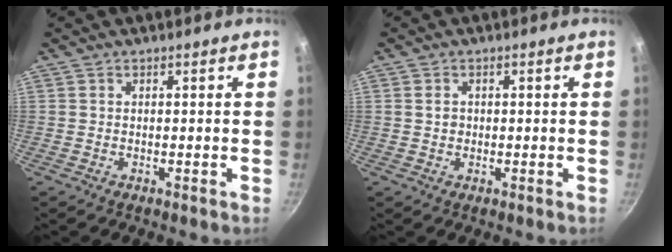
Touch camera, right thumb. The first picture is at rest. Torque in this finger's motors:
{"motor_torque": [-0.11, -0.03, 0.05, 0.56, -0.01]}